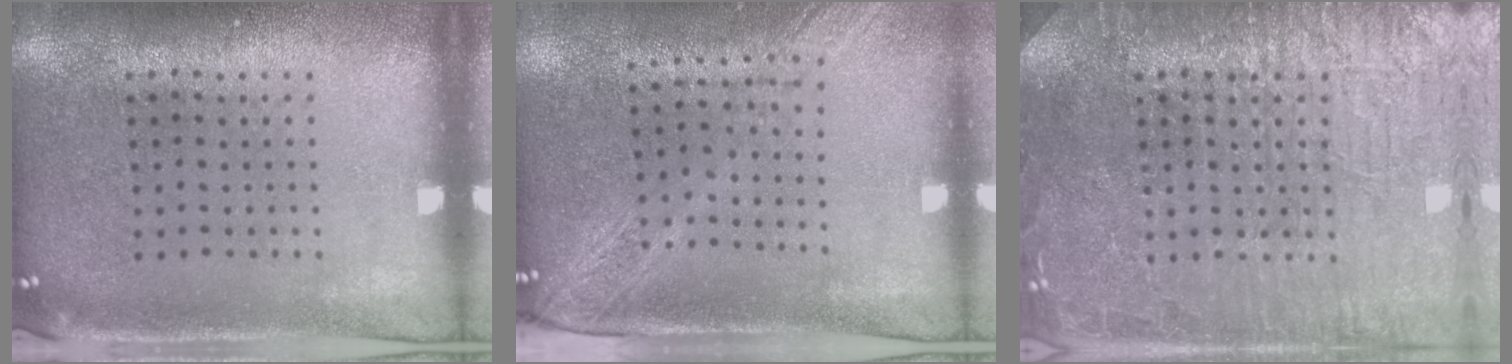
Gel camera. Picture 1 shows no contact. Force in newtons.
{"total": 2.1, "press": 1.7, "slide": 1.2}
{"total": 5.1, "press": 5.0, "slide": 0.8}